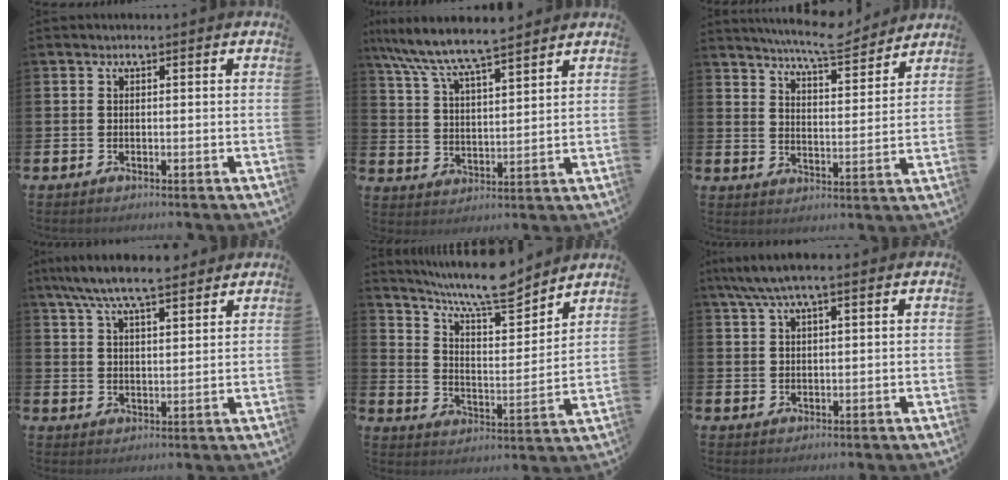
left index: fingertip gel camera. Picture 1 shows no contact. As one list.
[{"total": 8.1, "force": [7.6, 0.7, 2.7], "torque": [-0.088, -0.040, 0.136]}, {"total": 7.6, "force": [7.3, 0.3, 2.1], "torque": [-0.054, -0.043, 0.130]}, {"total": 7.6, "force": [6.9, 1.3, 2.9], "torque": [-0.075, -0.020, 0.126]}, {"total": 10.3, "force": [9.3, 1.9, 4.1], "torque": [-0.103, -0.058, 0.165]}, {"total": 5.0, "force": [3.8, 1.0, 3.2], "torque": [-0.068, -0.001, 0.068]}]